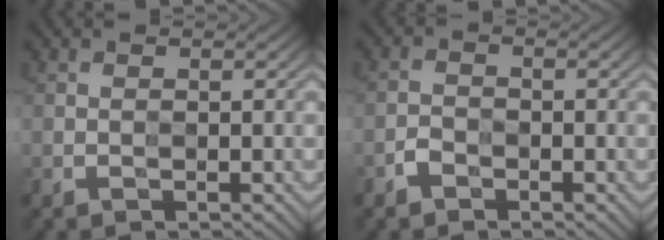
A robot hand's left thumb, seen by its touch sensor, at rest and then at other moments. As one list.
[{"total": 2.3, "force": [-2.0, 1.1, 0.2], "torque": [0.000, -0.002, -0.042]}]